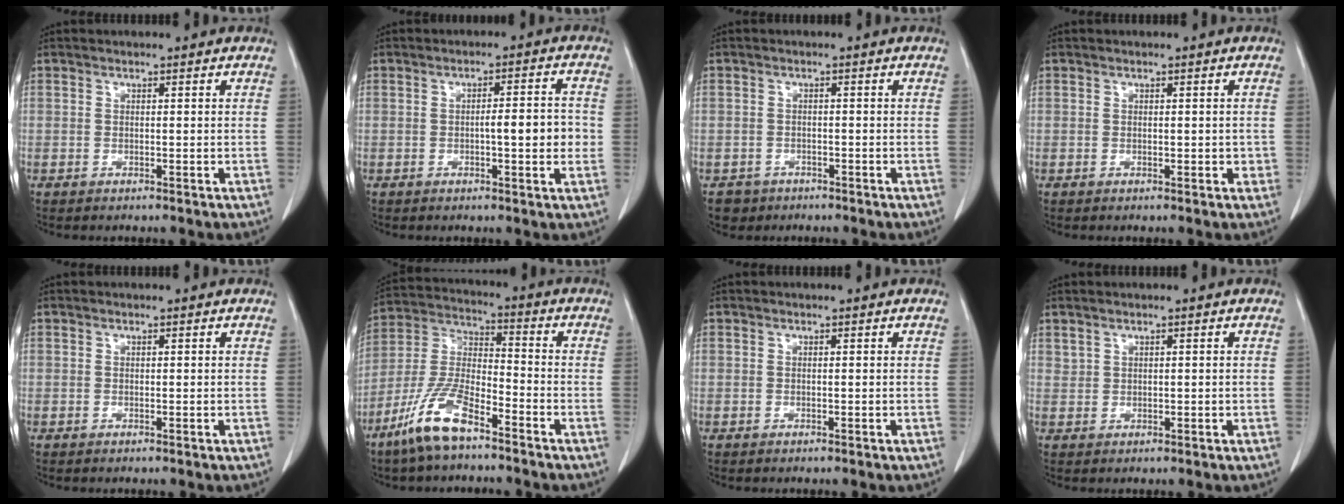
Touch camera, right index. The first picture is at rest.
{"total": 5.7, "force": [-0.6, 0.9, 5.6], "torque": [-0.081, 0.006, -0.008]}
{"total": 2.6, "force": [-1.5, 2.1, -0.2], "torque": [0.000, 0.009, -0.022]}
{"total": 1.6, "force": [-0.1, 1.0, 1.2], "torque": [-0.013, 0.006, 0.001]}
{"total": 0.0}
{"total": 11.1, "force": [-7.5, 2.8, 7.8], "torque": [-0.171, -0.012, -0.148]}
{"total": 0.0}
{"total": 1.0, "force": [0.8, 0.6, 0.3], "torque": [-0.006, 0.005, 0.020]}